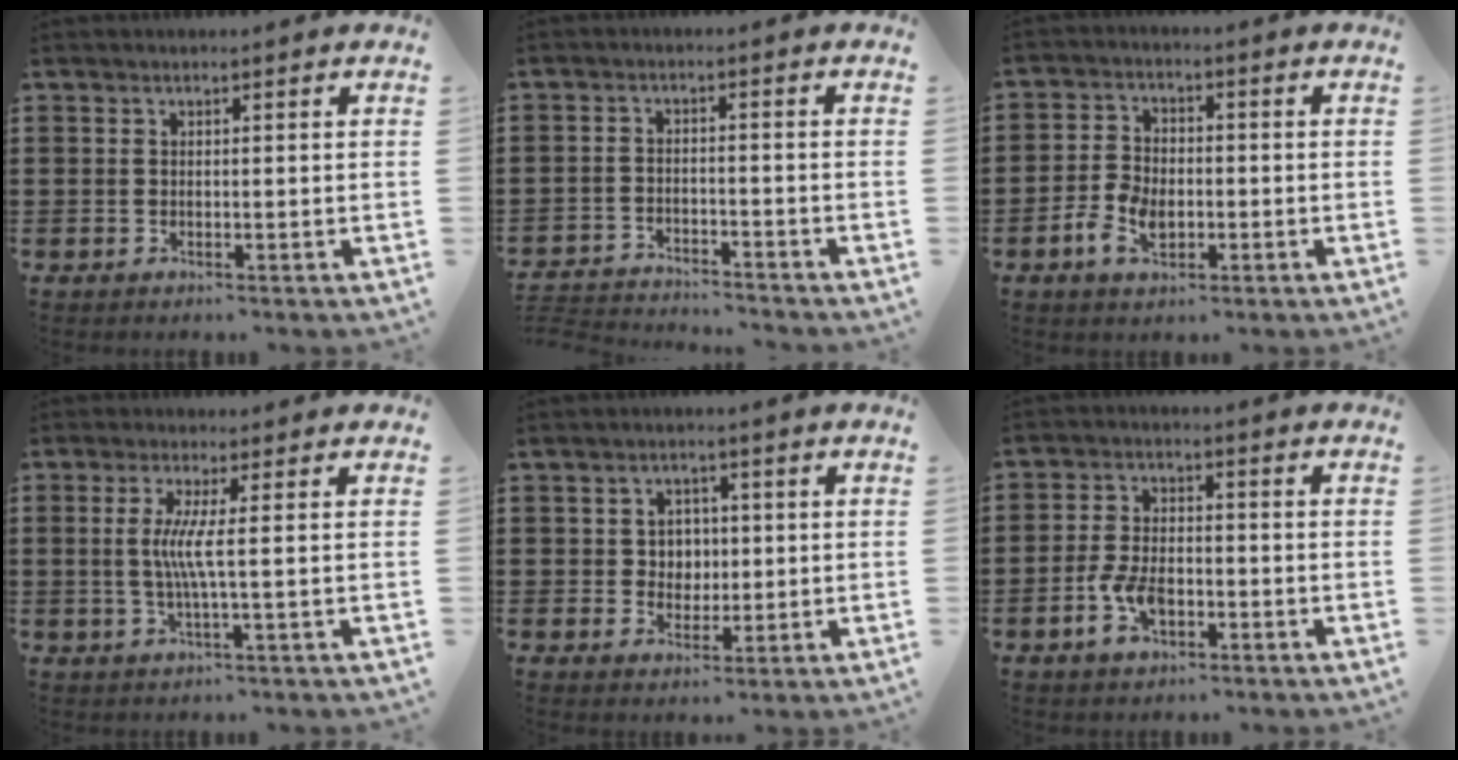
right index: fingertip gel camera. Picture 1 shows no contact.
{"total": 3.2, "force": [-3.2, 0.0, 0.0], "torque": [-0.013, -0.002, -0.072]}
{"total": 5.4, "force": [-2.0, 3.3, 3.7], "torque": [-0.088, 0.002, -0.039]}
{"total": 4.8, "force": [0.2, -0.5, 4.8], "torque": [-0.098, -0.012, -0.002]}
{"total": 3.1, "force": [0.3, 2.9, 1.0], "torque": [-0.033, 0.010, 0.002]}
{"total": 5.3, "force": [-2.2, 2.9, 3.9], "torque": [-0.094, -0.001, -0.045]}